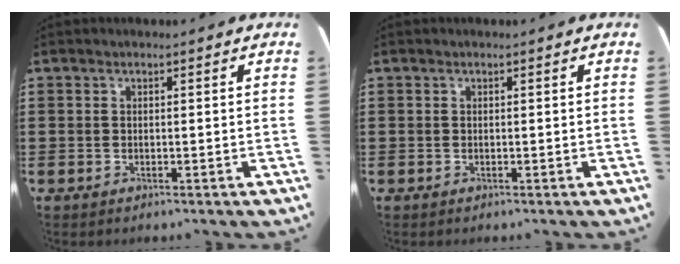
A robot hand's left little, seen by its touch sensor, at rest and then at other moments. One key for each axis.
{"total": 0.0}